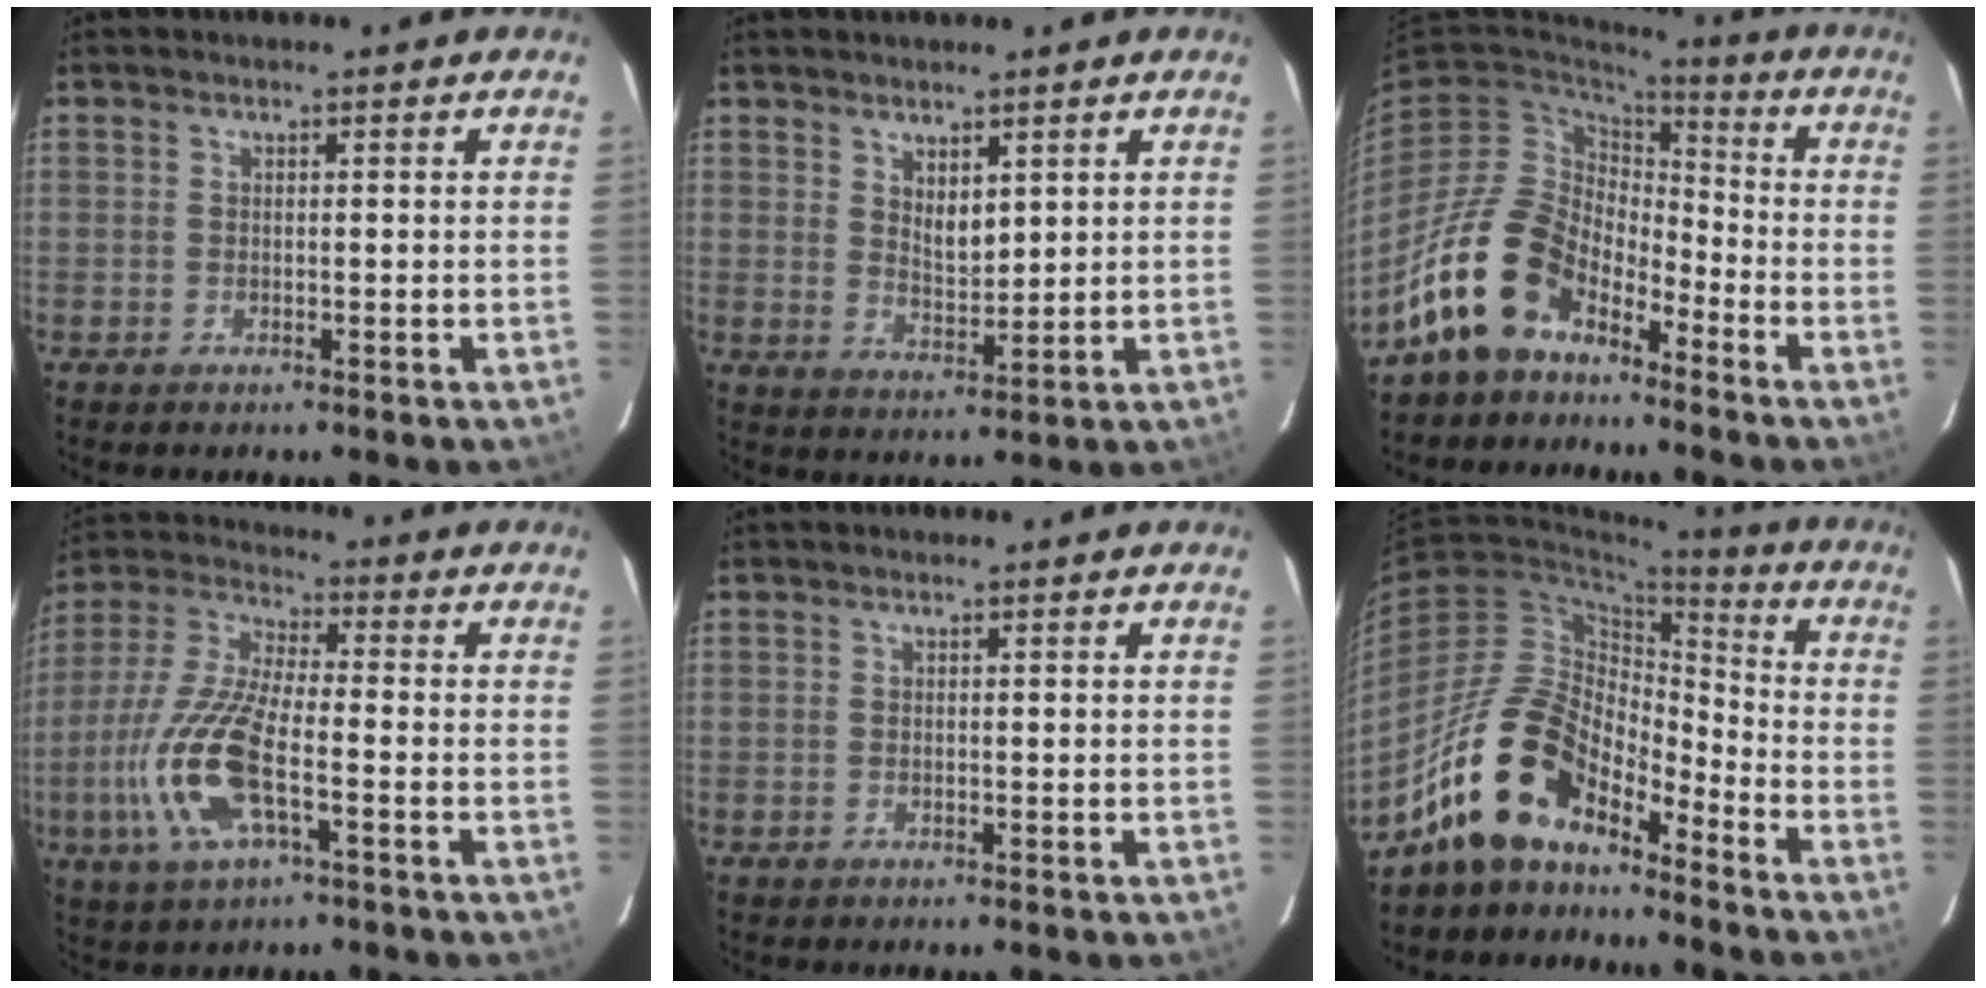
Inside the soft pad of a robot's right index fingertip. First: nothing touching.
{"total": 4.3, "force": [2.5, 2.1, 2.8], "torque": [-0.042, -0.005, 0.046]}
{"total": 14.5, "force": [-9.8, 8.1, 7.0], "torque": [-0.141, 0.017, -0.178]}
{"total": 15.5, "force": [-5.0, 5.0, 13.8], "torque": [-0.303, -0.008, -0.102]}
{"total": 0.0}
{"total": 15.0, "force": [-11.8, 6.0, 7.0], "torque": [-0.130, 0.015, -0.224]}